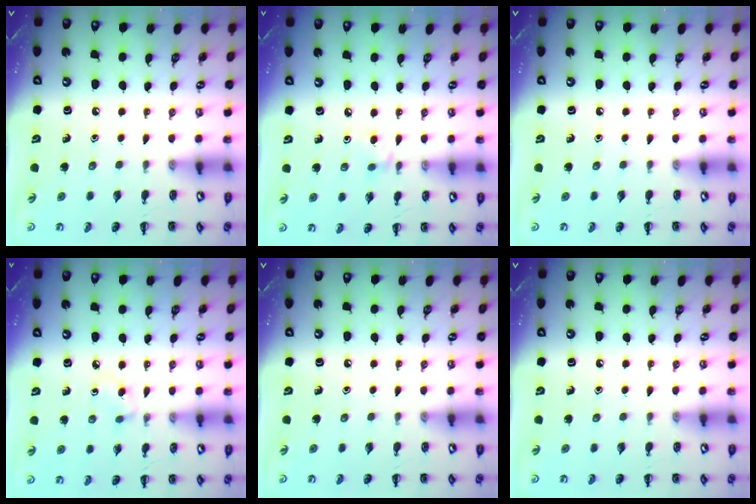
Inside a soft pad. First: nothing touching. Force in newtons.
{"total": 2.9, "press": 2.7, "slide": 1.2}
{"total": 0.0}
{"total": 1.8, "press": 1.6, "slide": 0.8}
{"total": 0.0}
{"total": 0.0}